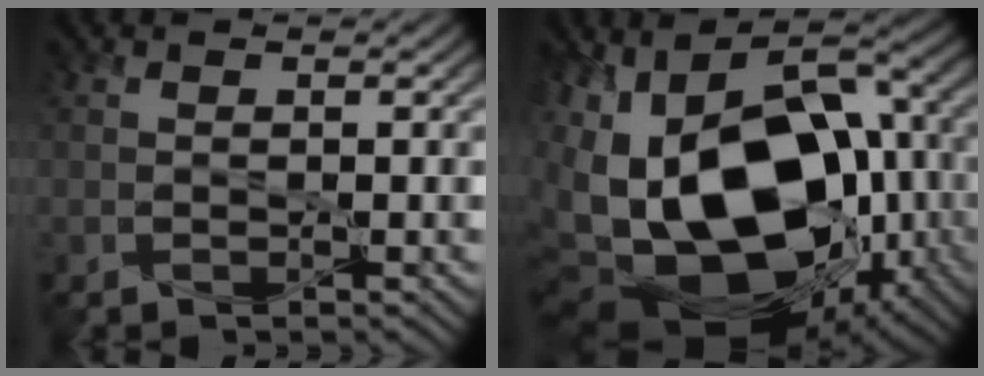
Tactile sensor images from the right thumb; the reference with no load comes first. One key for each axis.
{"total": 23.2, "fx": -6.6, "fy": 13.9, "fz": 17.3, "tx": -0.357, "ty": -0.018, "tz": -0.103}